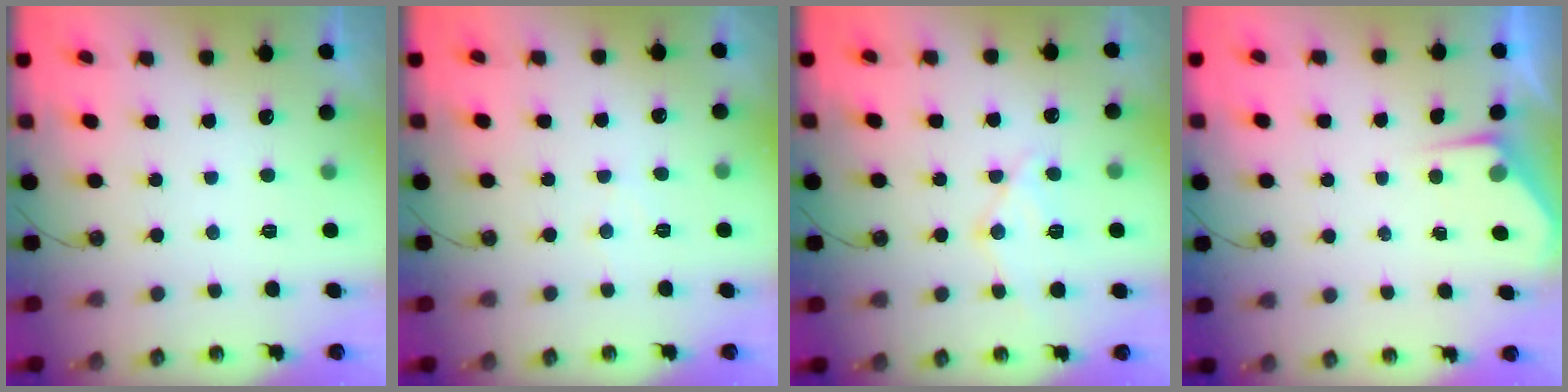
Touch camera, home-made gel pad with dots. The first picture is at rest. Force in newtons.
{"total": 4.0, "press": 3.9, "slide": 0.6}
{"total": 12.8, "press": 12.7, "slide": 1.4}
{"total": 2.9, "press": 2.9, "slide": 0.5}